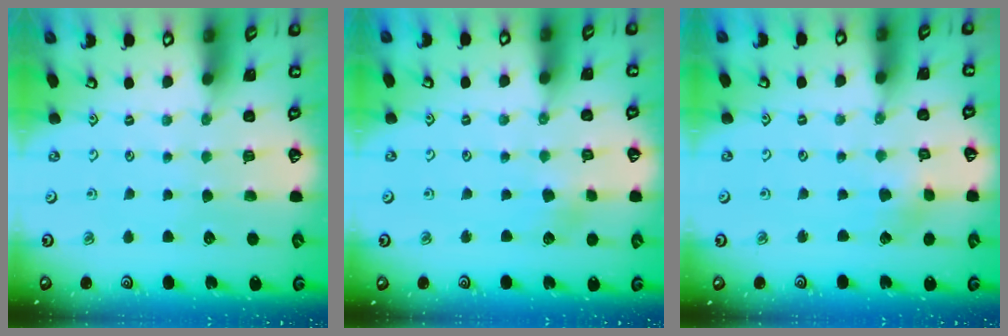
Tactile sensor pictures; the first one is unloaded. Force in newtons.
{"total": 2.4, "press": 2.3, "slide": 0.4}
{"total": 1.9, "press": 1.9, "slide": 0.2}